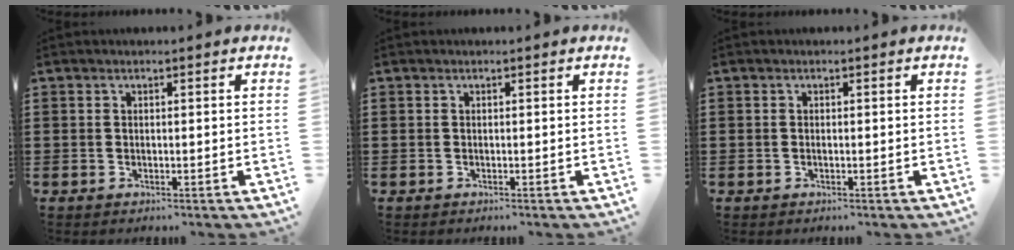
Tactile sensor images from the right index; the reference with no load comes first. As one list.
[{"total": 0.0}, {"total": 0.0}]